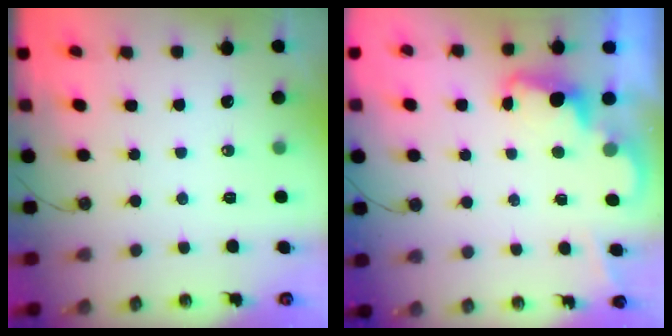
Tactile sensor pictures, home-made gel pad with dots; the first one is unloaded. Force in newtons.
{"total": 2.3, "press": 2.3, "slide": 0.5}